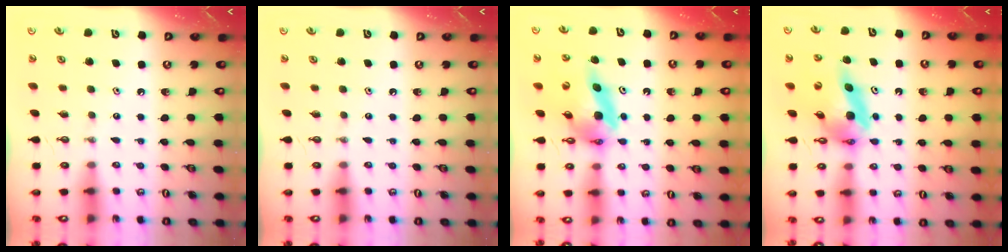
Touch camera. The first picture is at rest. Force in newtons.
{"total": 0.0}
{"total": 11.7, "press": 11.6, "slide": 1.4}
{"total": 11.7, "press": 11.6, "slide": 1.4}